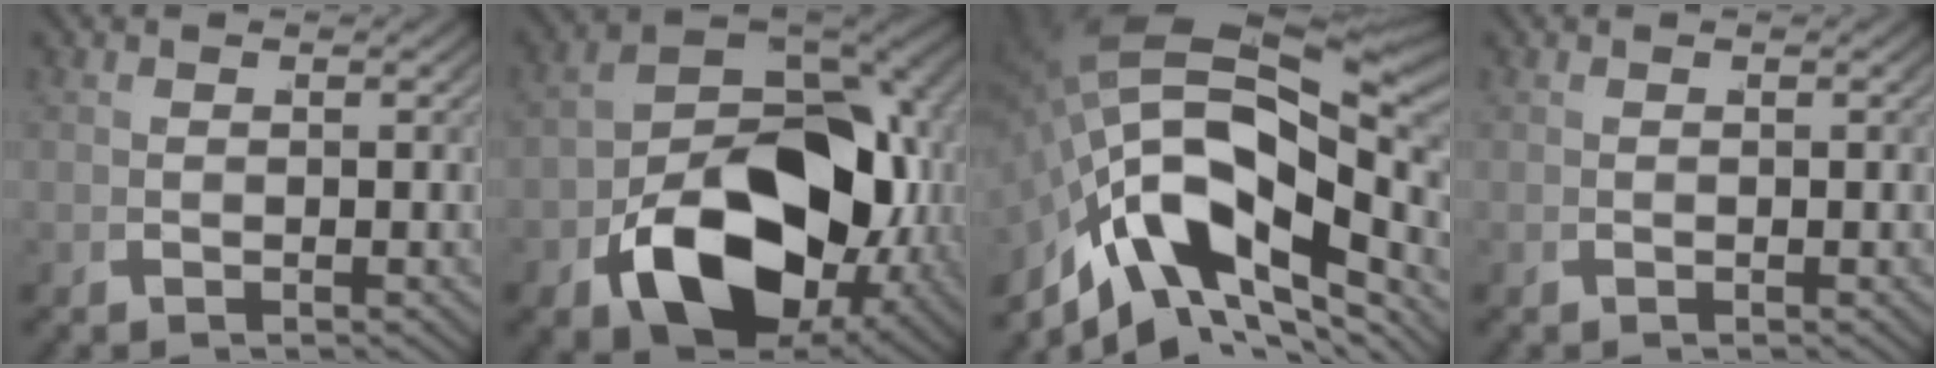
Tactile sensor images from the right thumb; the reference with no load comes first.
{"total": 18.0, "force": [-2.6, 10.7, 14.2], "torque": [-0.246, -0.034, -0.029]}
{"total": 17.3, "force": [0.2, 9.8, 14.3], "torque": [-0.269, -0.034, 0.017]}
{"total": 0.0}